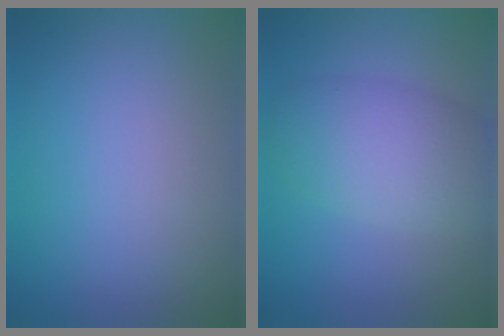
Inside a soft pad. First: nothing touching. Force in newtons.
{"total": 5.6, "press": 5.6, "slide": 0.2}